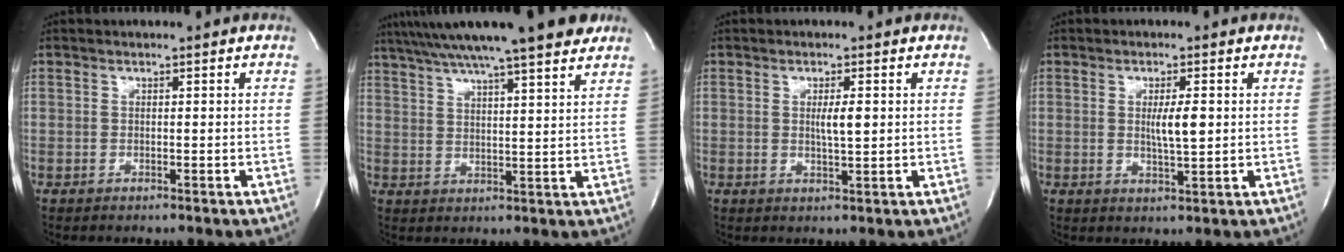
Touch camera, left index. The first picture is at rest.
{"total": 18.6, "force": [15.5, 0.7, 10.4], "torque": [-0.183, 0.028, 0.222]}
{"total": 2.9, "force": [0.4, 0.3, 2.9], "torque": [-0.051, -0.002, 0.007]}
{"total": 4.1, "force": [0.5, 0.5, 4.0], "torque": [-0.070, -0.004, 0.007]}